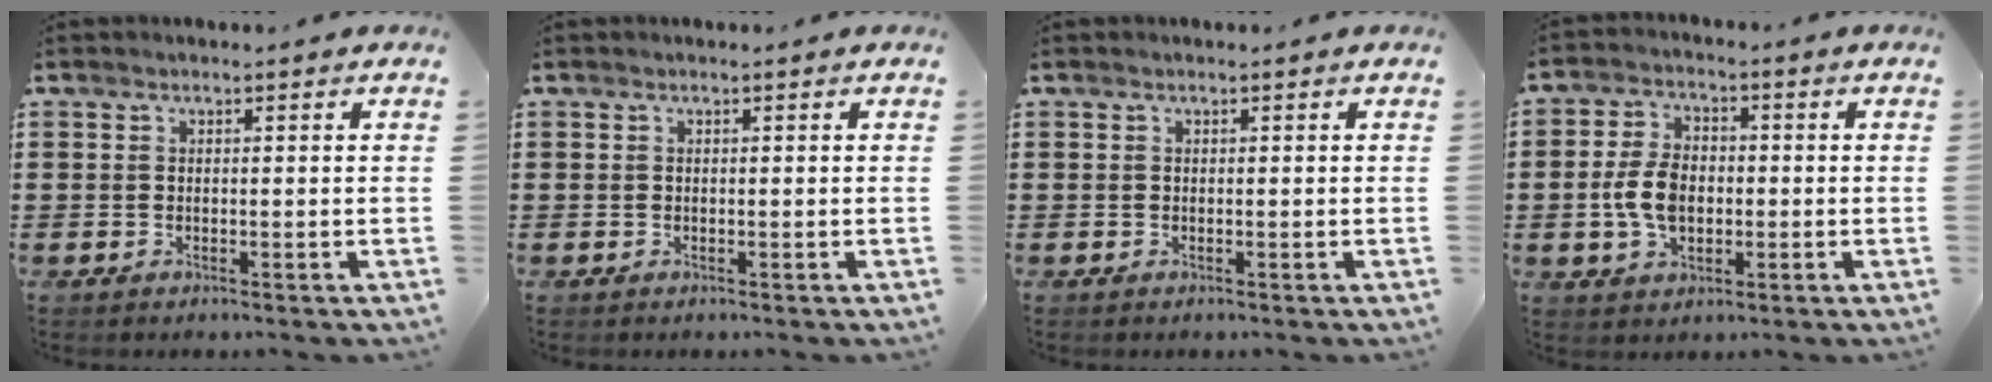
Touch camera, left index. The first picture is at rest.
{"total": 0.0}
{"total": 0.0}
{"total": 6.6, "force": [-0.9, 4.2, 5.0], "torque": [-0.122, 0.002, -0.023]}